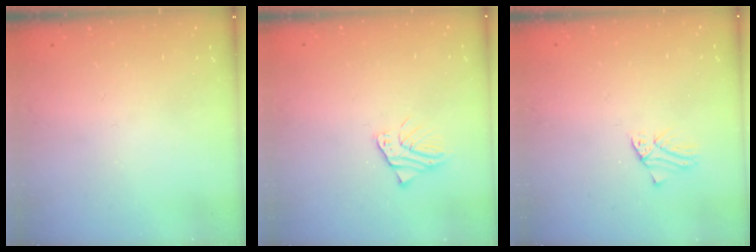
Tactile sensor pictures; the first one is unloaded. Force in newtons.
{"total": 2.8, "press": 2.8, "slide": 0.2}
{"total": 1.2, "press": 1.2, "slide": 0.2}